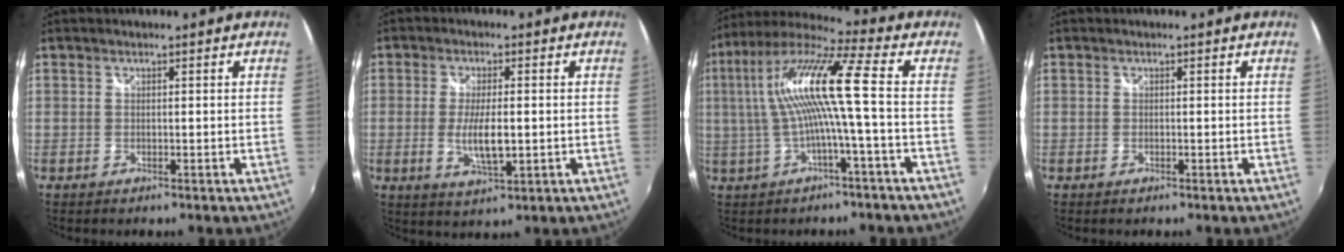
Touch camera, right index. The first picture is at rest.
{"total": 6.6, "force": [-0.8, 2.0, 6.2], "torque": [-0.121, -0.012, -0.013]}
{"total": 13.5, "force": [-0.1, -0.4, 13.5], "torque": [-0.251, 0.014, 0.000]}
{"total": 0.0}